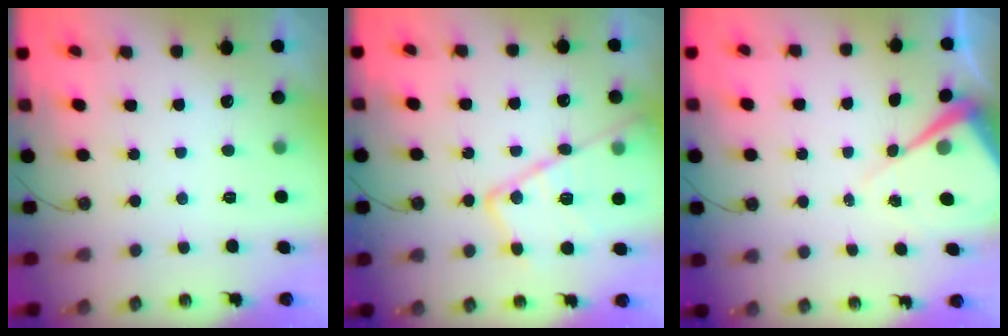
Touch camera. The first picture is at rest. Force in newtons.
{"total": 19.6, "press": 19.5, "slide": 1.4}
{"total": 7.5, "press": 7.5, "slide": 0.5}